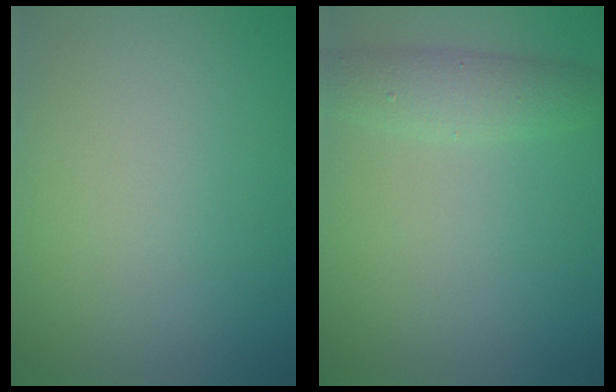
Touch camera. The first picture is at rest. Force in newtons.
{"total": 2.8, "press": 2.8, "slide": 0.0}